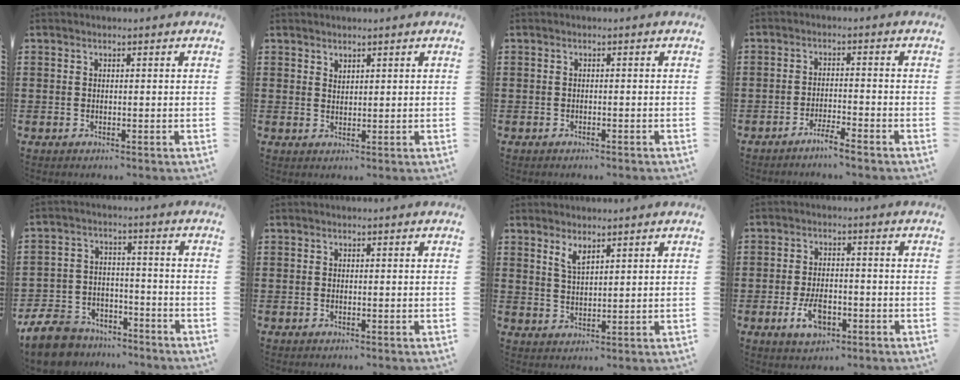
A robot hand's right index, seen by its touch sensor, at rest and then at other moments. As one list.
[{"total": 1.4, "force": [1.3, 0.4, 0.0], "torque": [-0.001, 0.001, 0.026]}, {"total": 0.6, "force": [-0.6, 0.0, 0.2], "torque": [-0.006, -0.004, -0.011]}, {"total": 3.0, "force": [-2.8, -0.3, 1.1], "torque": [-0.027, -0.001, -0.057]}, {"total": 9.0, "force": [-8.2, 2.9, 2.3], "torque": [-0.064, 0.025, -0.164]}, {"total": 0.0}, {"total": 2.9, "force": [2.1, 1.0, 1.7], "torque": [-0.037, 0.003, 0.038]}, {"total": 5.0, "force": [-2.4, 2.5, 3.7], "torque": [-0.081, 0.001, -0.047]}]